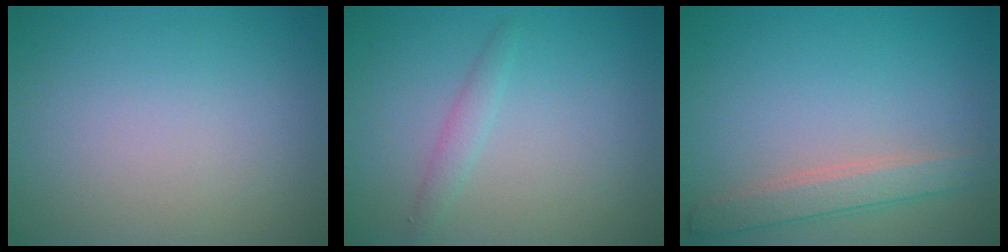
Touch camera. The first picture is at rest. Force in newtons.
{"total": 1.3, "press": 1.2, "slide": 0.0}
{"total": 2.6, "press": 2.6, "slide": 0.2}